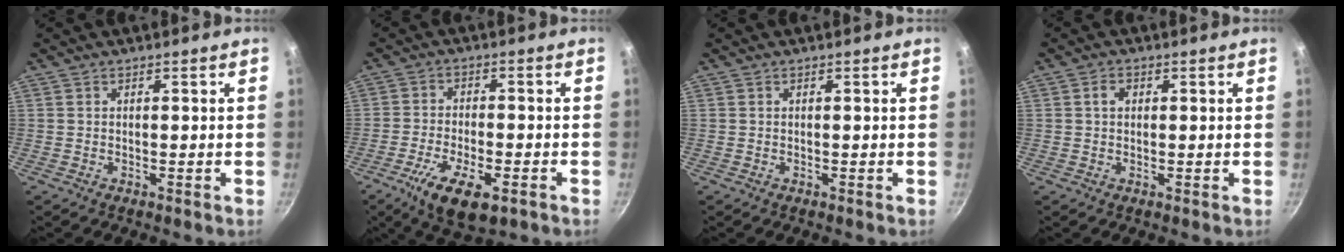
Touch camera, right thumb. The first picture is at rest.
{"total": 11.3, "force": [-5.5, 4.5, 8.8], "torque": [-0.158, 0.009, -0.093]}
{"total": 0.0}
{"total": 1.9, "force": [0.4, 1.5, 1.2], "torque": [-0.013, 0.005, 0.005]}